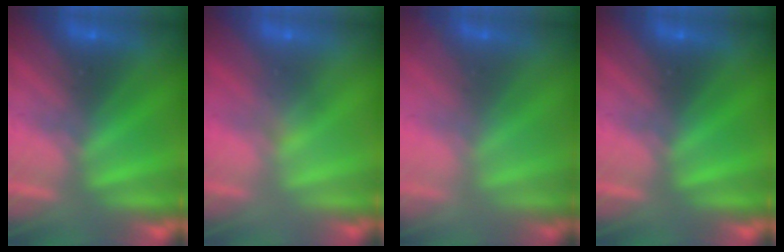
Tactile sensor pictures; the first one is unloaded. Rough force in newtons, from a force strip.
{"total": 2.8}
{"total": 1.5}
{"total": 0.0}